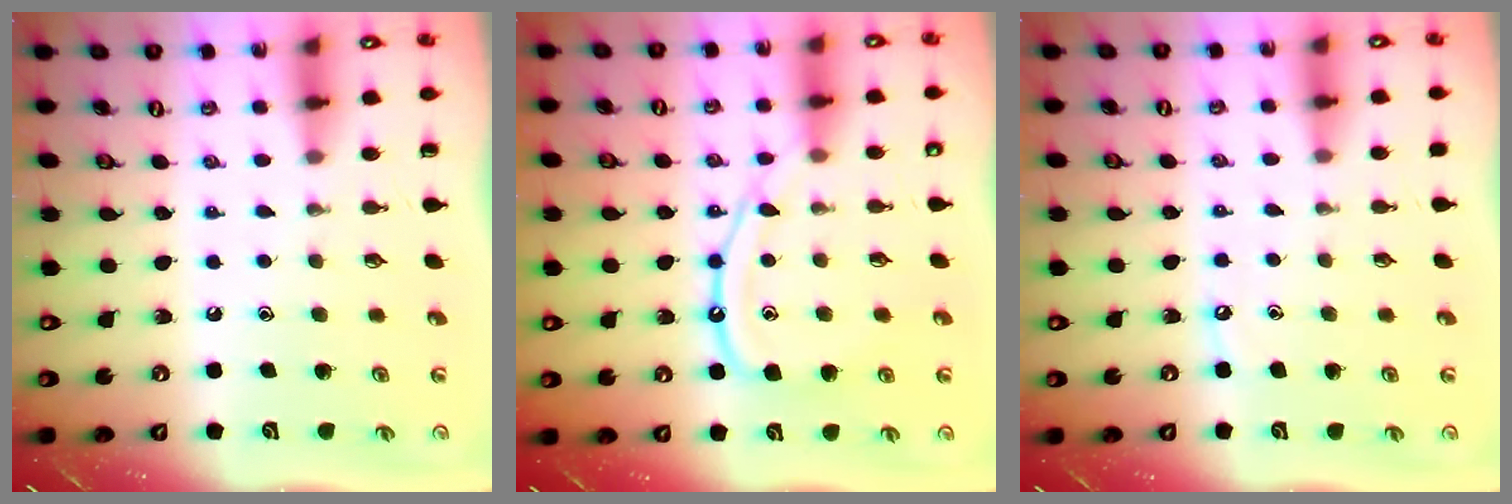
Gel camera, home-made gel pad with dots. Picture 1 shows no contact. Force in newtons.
{"total": 12.3, "press": 12.3, "slide": 1.1}
{"total": 3.1, "press": 3.0, "slide": 0.4}